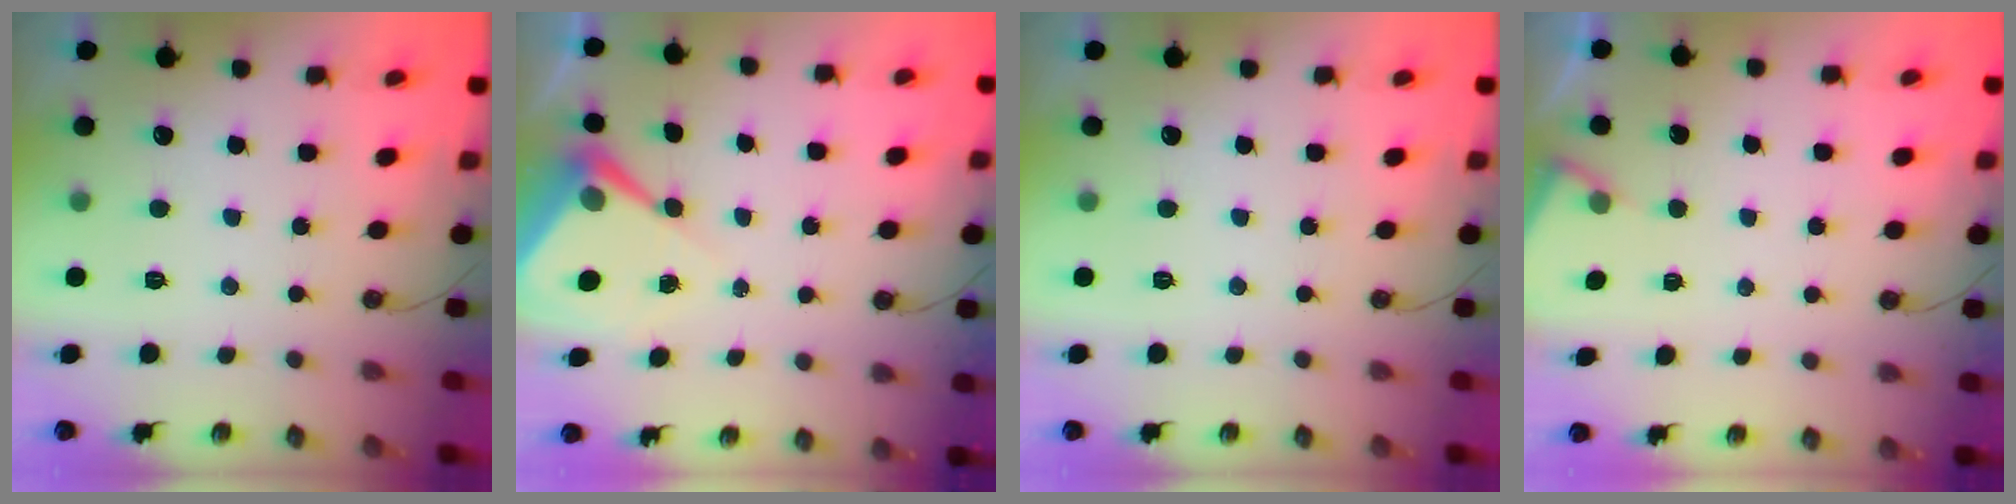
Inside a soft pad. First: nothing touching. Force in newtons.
{"total": 7.9, "press": 7.9, "slide": 0.5}
{"total": 0.0}
{"total": 2.8, "press": 2.7, "slide": 0.4}